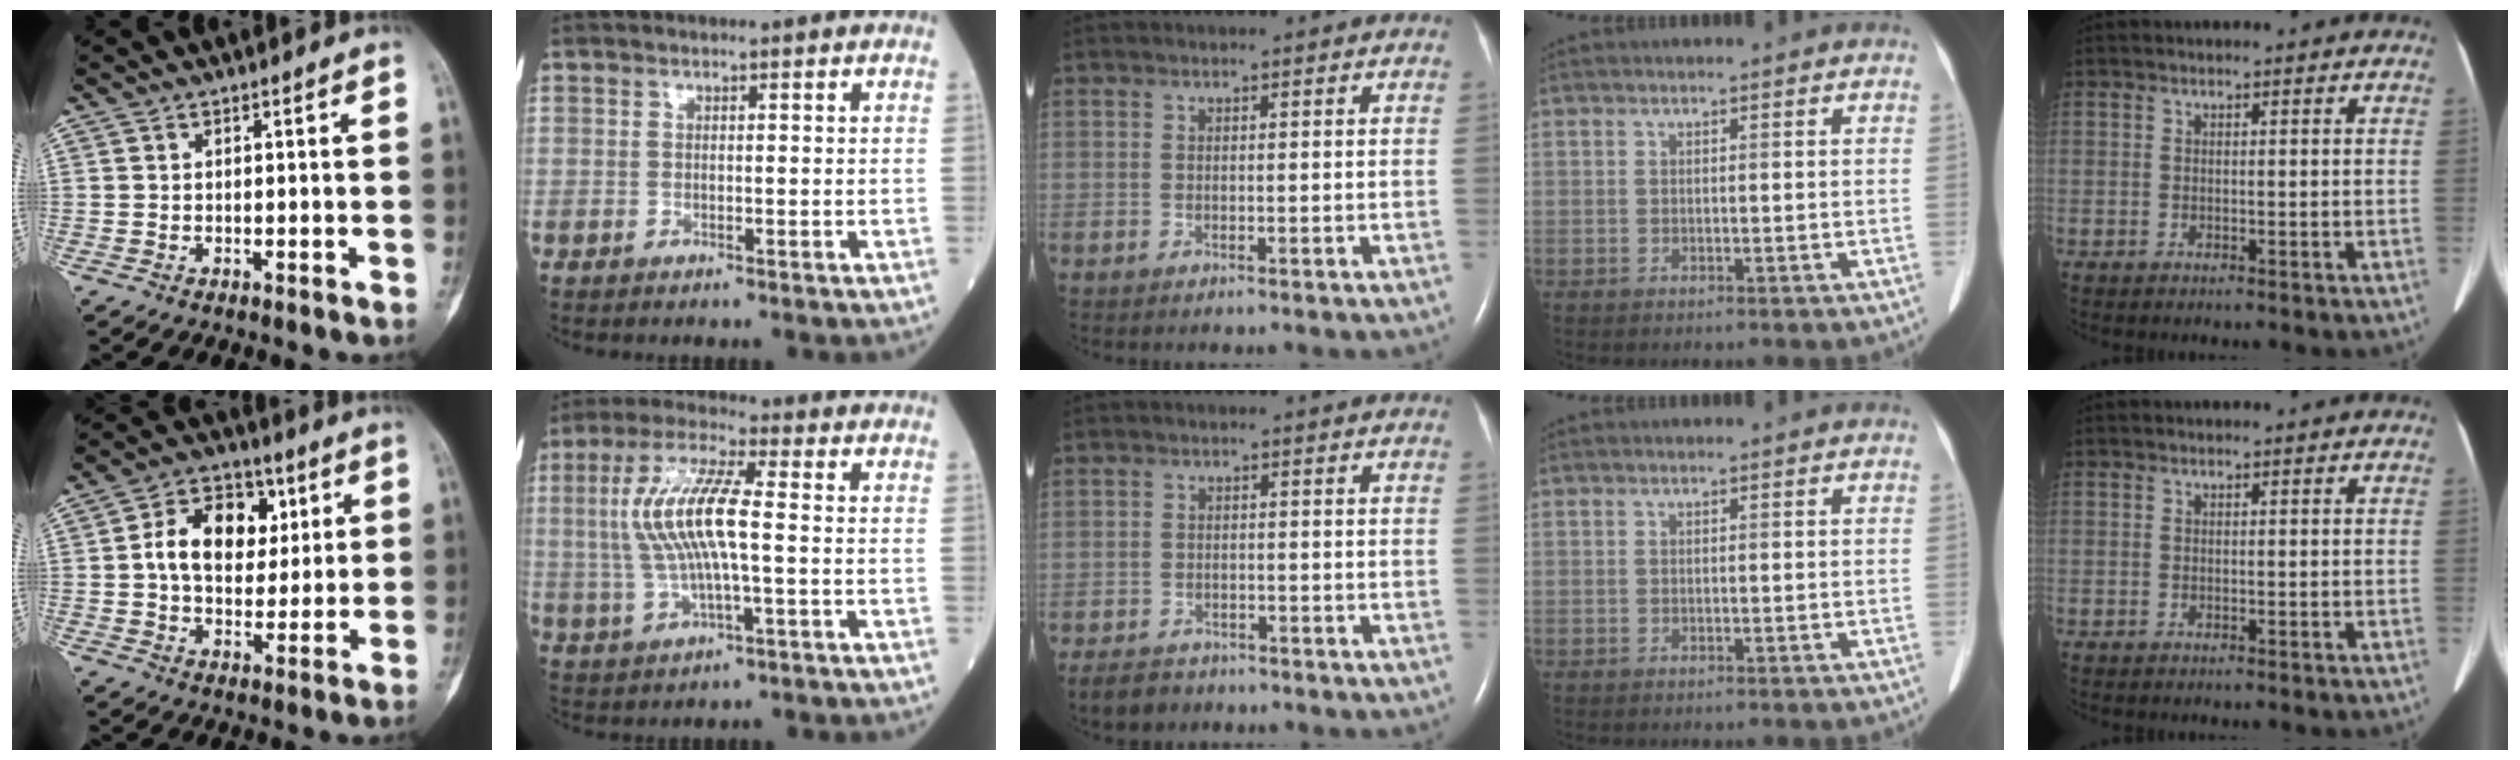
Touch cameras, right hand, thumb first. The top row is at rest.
{"thumb": {"total": 13.4, "force": [3.0, 9.3, 9.1], "torque": [-0.111, 0.005, 0.044]}, "index": {"total": 11.3, "force": [0.4, 2.0, 11.1], "torque": [-0.237, 0.012, 0.007]}, "middle": {"total": 4.4, "force": [-3.7, 2.2, 1.0], "torque": [-0.019, -0.003, -0.059]}}